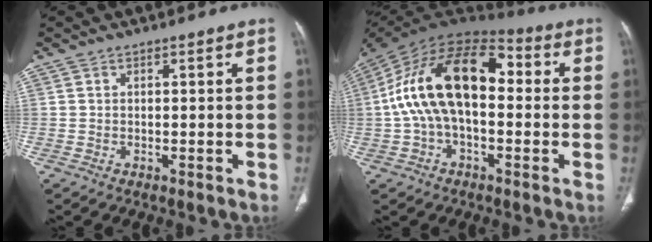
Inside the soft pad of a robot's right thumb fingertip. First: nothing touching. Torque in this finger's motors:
{"motor_torque": [0.60, 0.79, 2.26, -0.53, 0.28]}